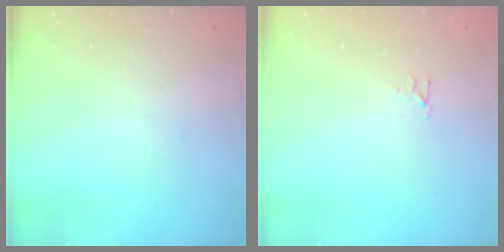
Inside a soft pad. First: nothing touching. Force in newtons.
{"total": 3.3, "press": 3.3, "slide": 0.2}